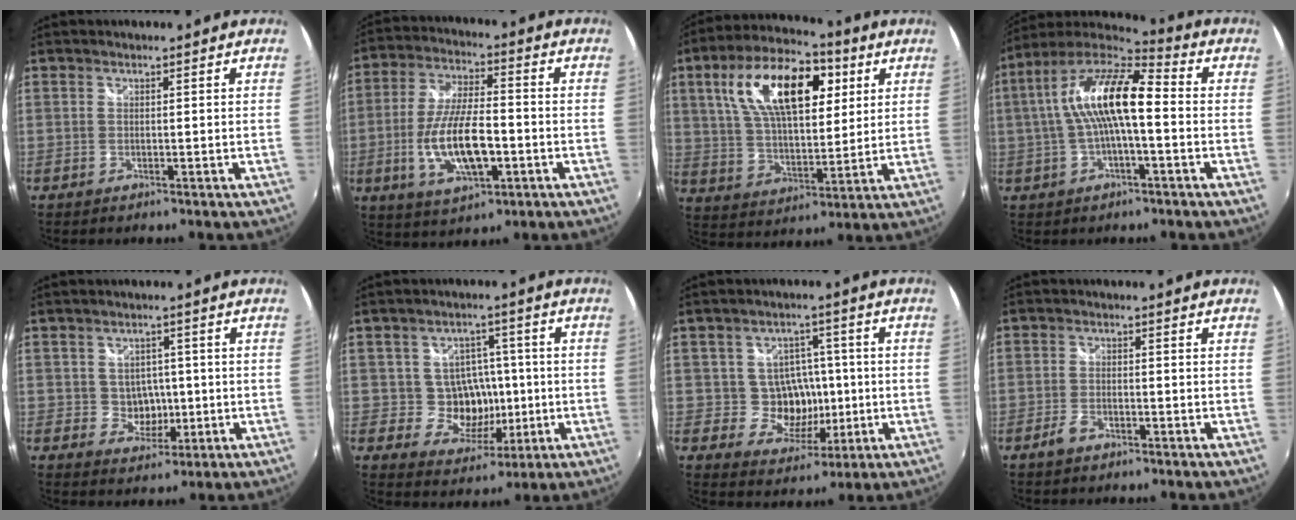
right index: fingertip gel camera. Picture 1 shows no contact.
{"total": 13.9, "force": [-3.6, 5.2, 12.4], "torque": [-0.250, -0.008, -0.061]}
{"total": 19.6, "force": [7.5, 9.3, 15.6], "torque": [-0.284, 0.034, 0.130]}
{"total": 15.1, "force": [0.4, 4.4, 14.4], "torque": [-0.260, 0.017, -0.001]}
{"total": 4.3, "force": [-0.3, 4.0, 1.5], "torque": [-0.030, 0.009, 0.005]}
{"total": 8.3, "force": [-0.7, 7.6, 3.1], "torque": [-0.065, 0.013, 0.001]}
{"total": 7.9, "force": [-0.6, 7.3, 2.8], "torque": [-0.058, 0.014, 0.002]}
{"total": 3.0, "force": [-2.0, 1.3, 1.7], "torque": [-0.046, -0.001, -0.040]}